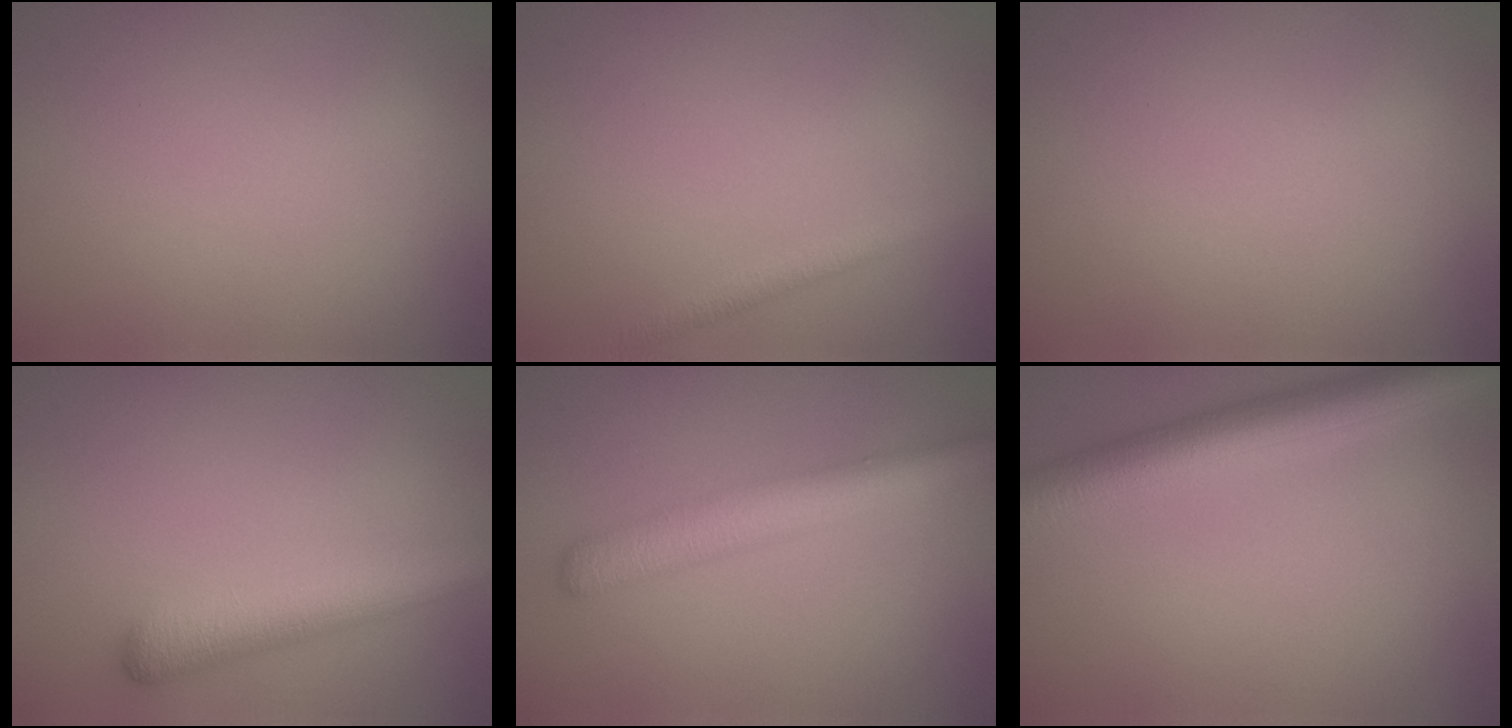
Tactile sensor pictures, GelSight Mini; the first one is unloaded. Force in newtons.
{"total": 1.5, "press": 1.5, "slide": 0.0}
{"total": 0.0}
{"total": 5.0, "press": 5.0, "slide": 0.2}
{"total": 4.1, "press": 4.1, "slide": 0.2}
{"total": 6.5, "press": 6.5, "slide": 0.3}